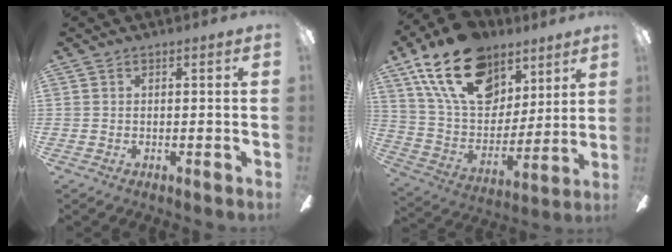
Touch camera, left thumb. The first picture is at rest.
{"total": 23.4, "force": [13.4, 14.2, 13.0], "torque": [-0.230, -0.060, 0.244]}